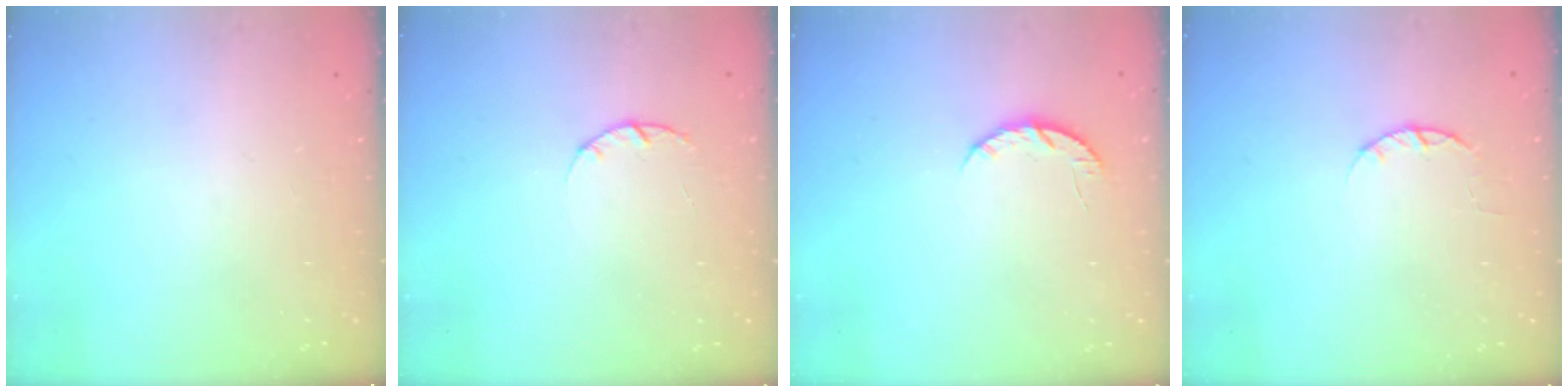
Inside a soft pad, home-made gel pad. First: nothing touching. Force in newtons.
{"total": 2.0, "press": 1.9, "slide": 0.4}
{"total": 5.0, "press": 4.9, "slide": 0.6}
{"total": 2.4, "press": 2.4, "slide": 0.4}